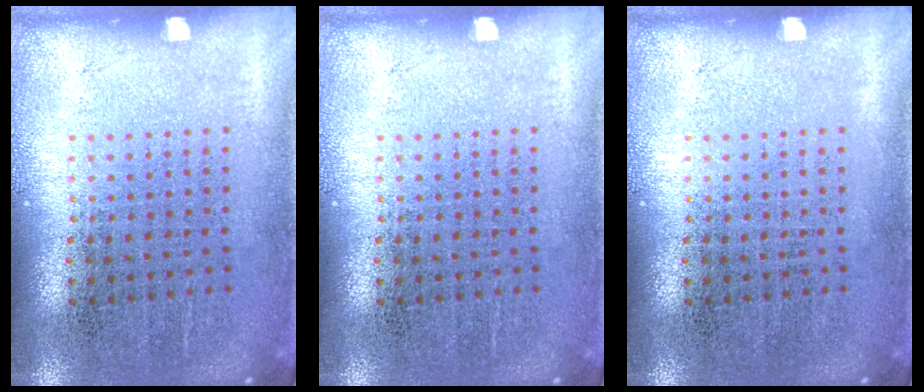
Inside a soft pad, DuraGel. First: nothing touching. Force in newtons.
{"total": 0.0}
{"total": 0.0}